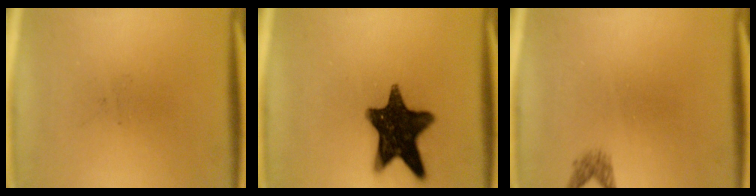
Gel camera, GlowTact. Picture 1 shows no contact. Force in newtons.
{"total": 15.3}
{"total": 1.3}